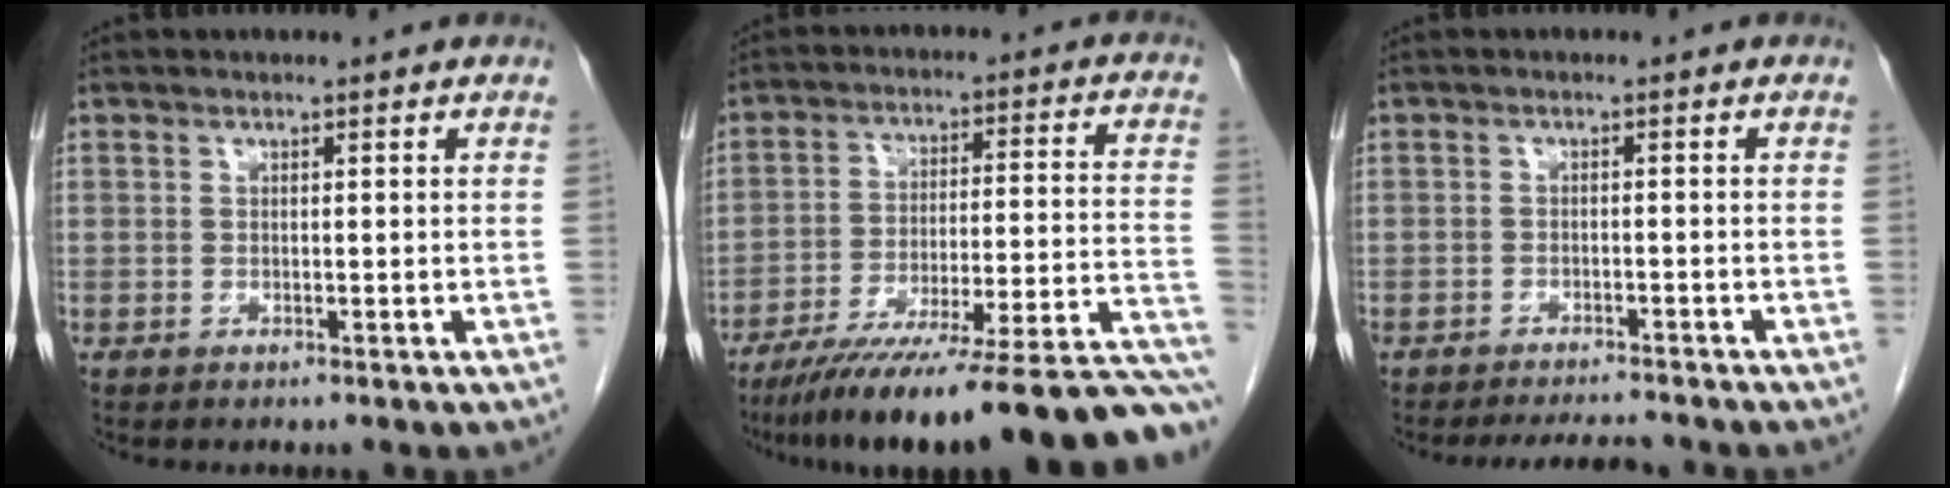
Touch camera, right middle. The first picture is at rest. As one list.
[{"total": 29.7, "force": [-25.6, 1.0, 15.0], "torque": [-0.126, -0.022, -0.360]}, {"total": 4.7, "force": [-4.5, 0.5, 1.2], "torque": [-0.018, -0.009, -0.068]}]